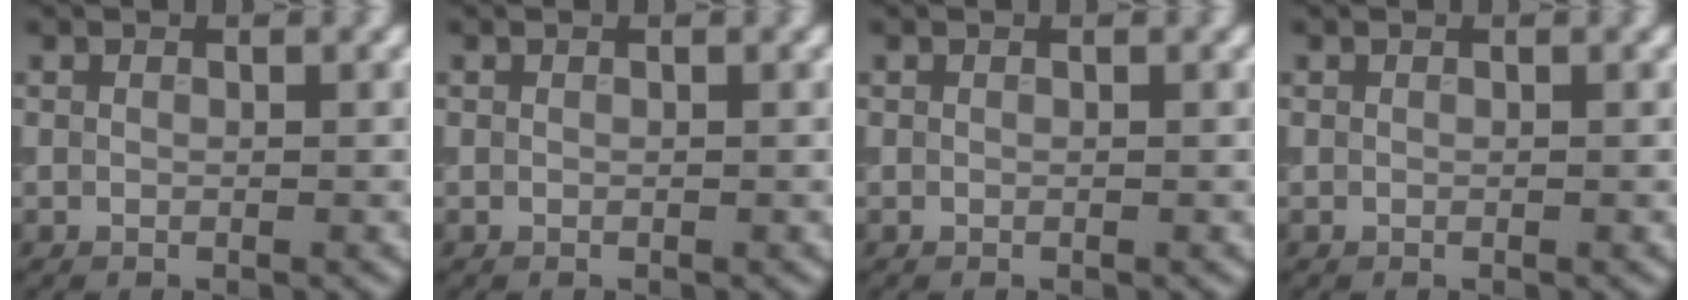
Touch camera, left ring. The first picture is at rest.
{"total": 0.0}
{"total": 0.0}
{"total": 0.0}